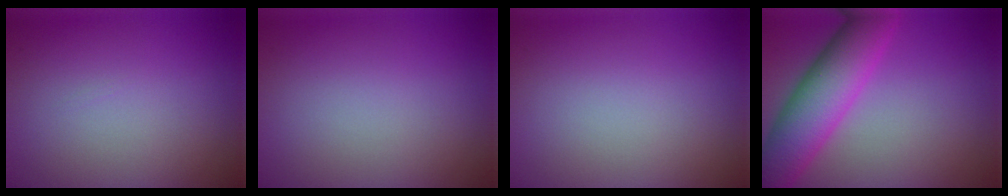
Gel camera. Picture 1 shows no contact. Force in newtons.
{"total": 0.0}
{"total": 0.0}
{"total": 7.8, "press": 7.8, "slide": 0.3}